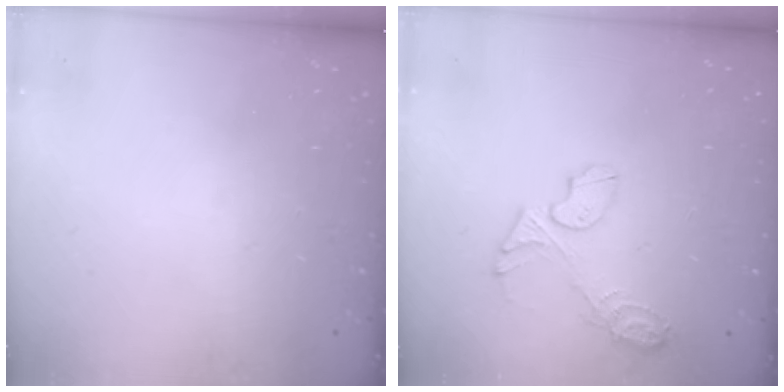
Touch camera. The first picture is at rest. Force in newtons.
{"total": 8.7, "press": 8.6, "slide": 0.8}